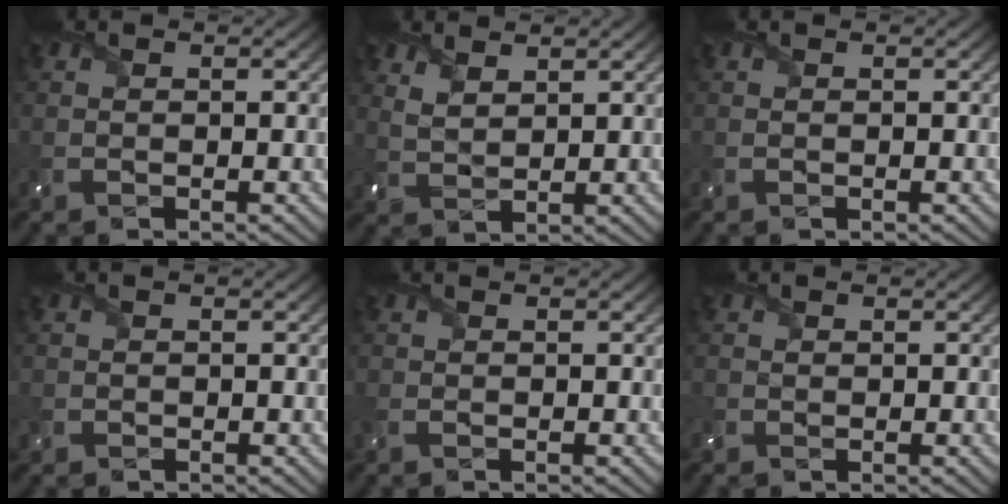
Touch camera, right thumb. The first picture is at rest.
{"total": 3.0, "force": [2.2, 1.3, 1.6], "torque": [-0.043, -0.005, 0.053]}
{"total": 0.0}
{"total": 0.5, "force": [-0.3, 0.4, 0.0], "torque": [0.000, -0.007, -0.008]}
{"total": 0.7, "force": [-0.2, 0.3, 0.6], "torque": [-0.022, -0.002, -0.006]}
{"total": 0.9, "force": [0.2, 0.8, 0.0], "torque": [-0.002, -0.003, 0.000]}